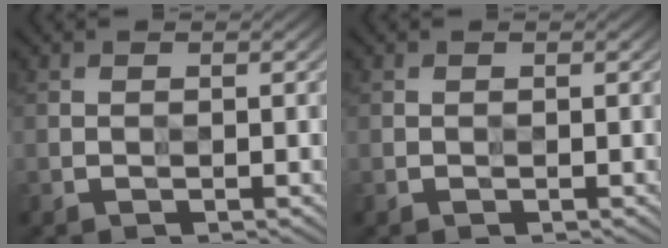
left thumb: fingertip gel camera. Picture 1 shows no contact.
{"total": 0.0}